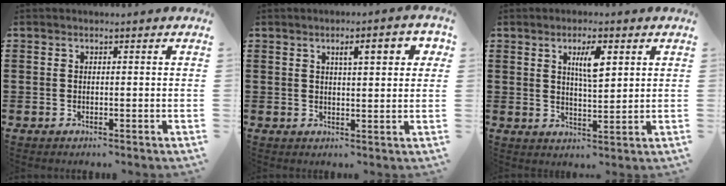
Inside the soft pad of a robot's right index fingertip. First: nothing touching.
{"total": 4.5, "force": [1.7, 1.1, 4.0], "torque": [-0.065, 0.001, 0.022]}
{"total": 5.1, "force": [2.1, 1.4, 4.4], "torque": [-0.076, 0.003, 0.030]}